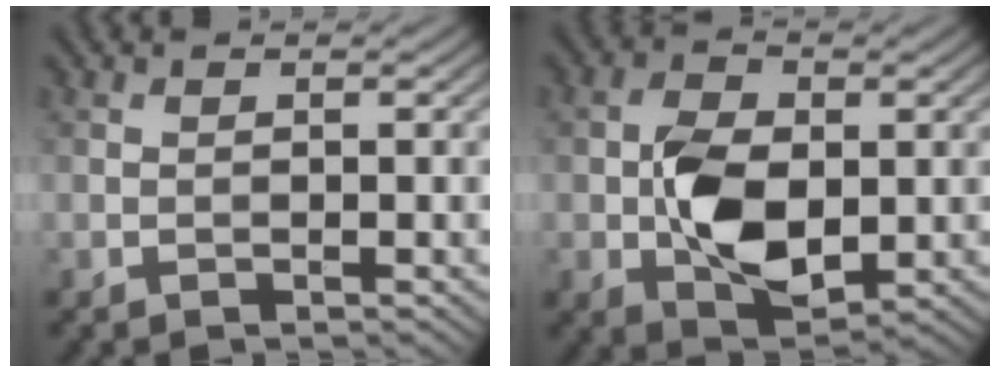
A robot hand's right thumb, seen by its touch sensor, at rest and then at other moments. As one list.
[{"total": 8.2, "force": [-0.9, 5.0, 6.5], "torque": [-0.131, -0.006, -0.018]}]